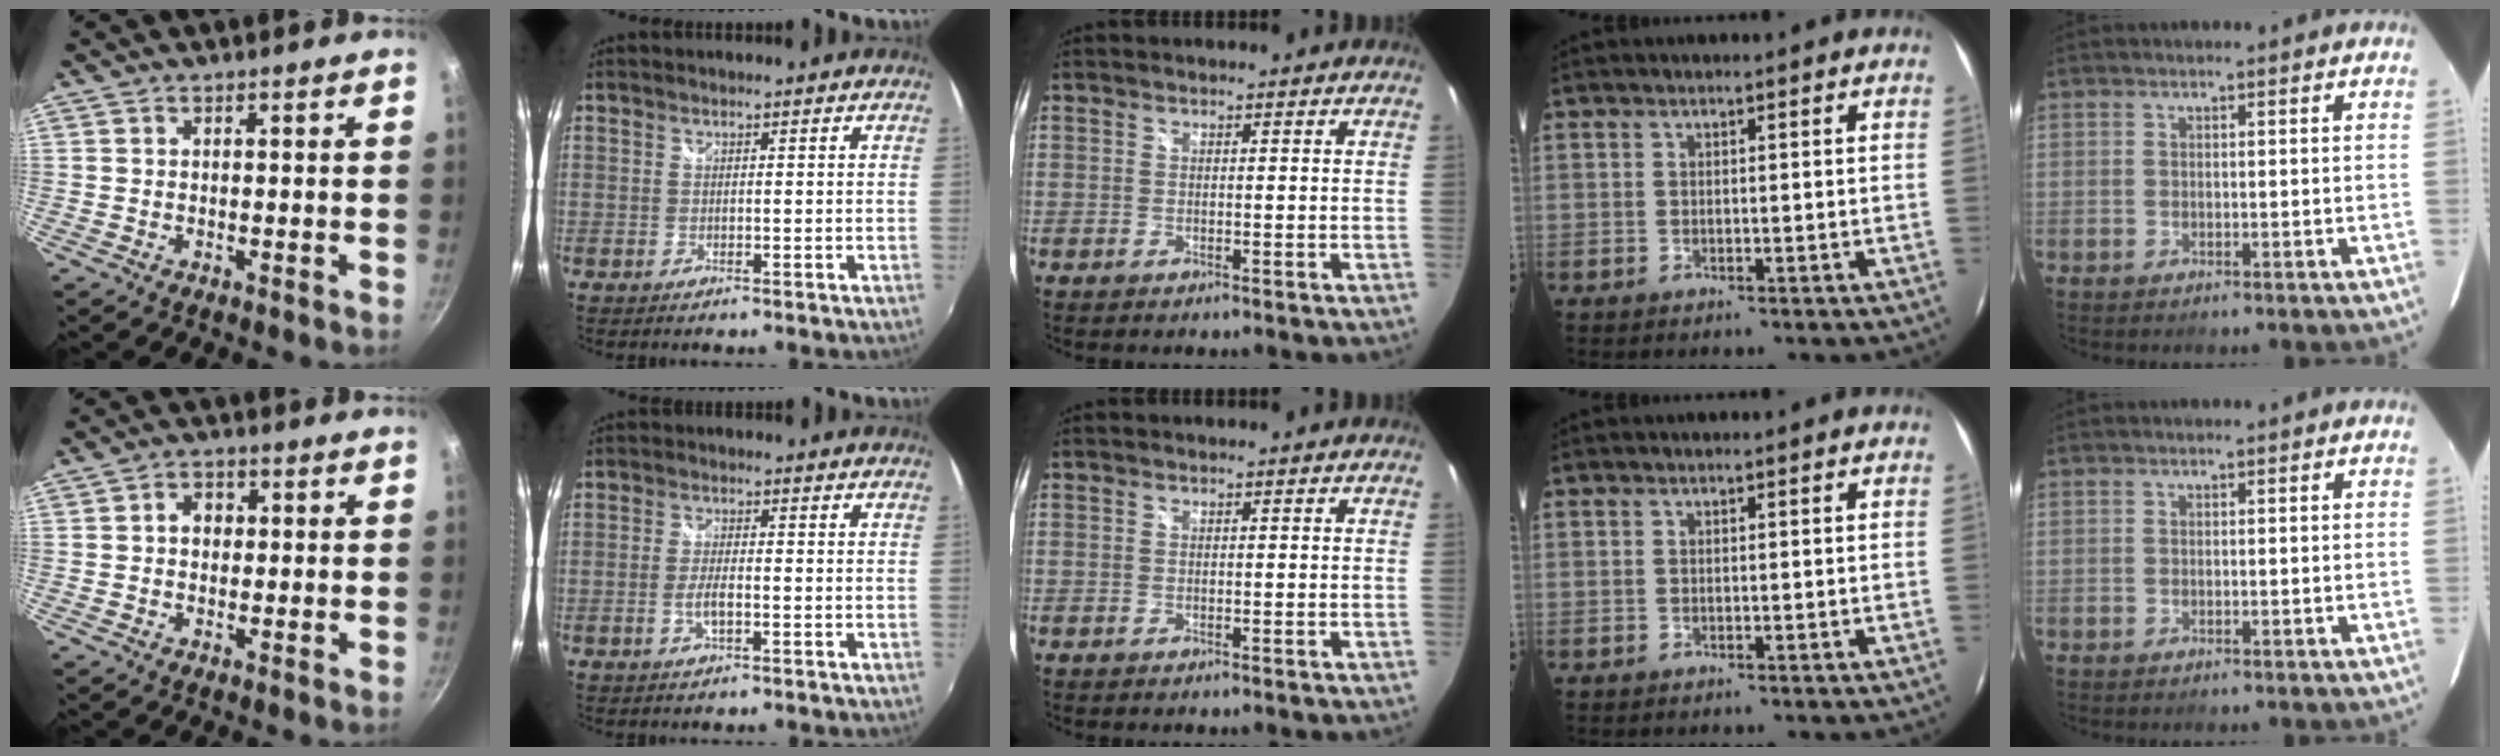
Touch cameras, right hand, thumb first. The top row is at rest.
{"thumb": {"total": 3.7, "force": [0.3, 3.0, 2.1], "torque": [-0.014, 0.007, 0.000]}, "index": {"total": 3.3, "force": [-1.3, 0.9, 3.0], "torque": [-0.067, 0.000, -0.024]}}